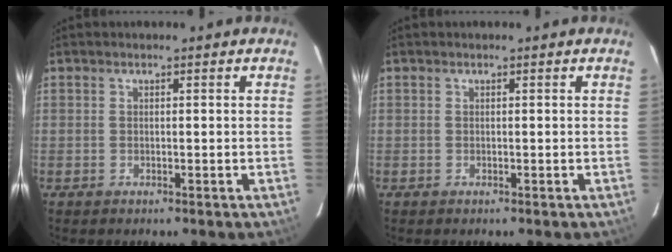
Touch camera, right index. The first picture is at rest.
{"total": 0.0}